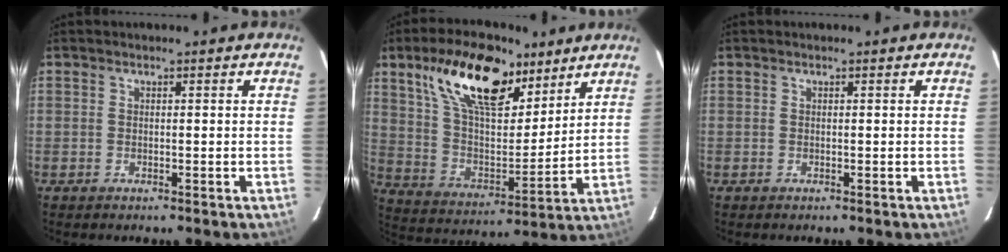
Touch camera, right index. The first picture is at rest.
{"total": 20.8, "force": [12.3, 9.4, 13.9], "torque": [-0.260, 0.025, 0.223]}
{"total": 0.0}